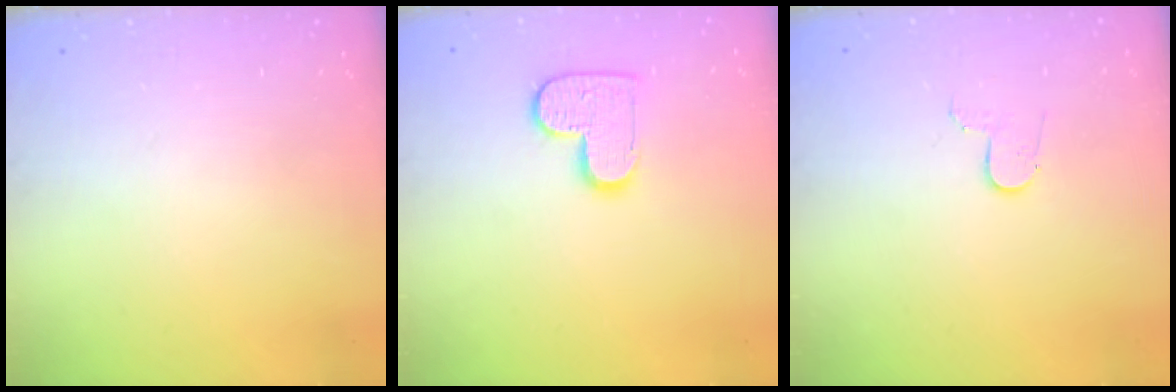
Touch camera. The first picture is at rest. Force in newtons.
{"total": 10.1, "press": 10.1, "slide": 0.3}
{"total": 3.3, "press": 3.3, "slide": 0.3}